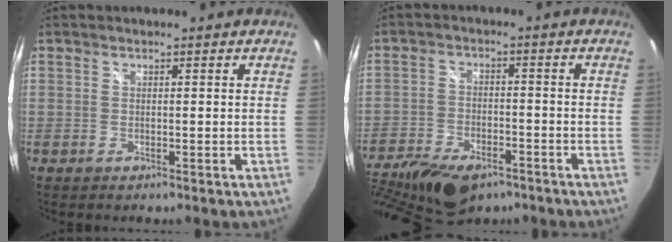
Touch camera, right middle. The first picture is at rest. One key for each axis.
{"total": 18.4, "fx": -12.0, "fy": 9.3, "fz": 10.4, "tx": -0.239, "ty": -0.047, "tz": -0.195}